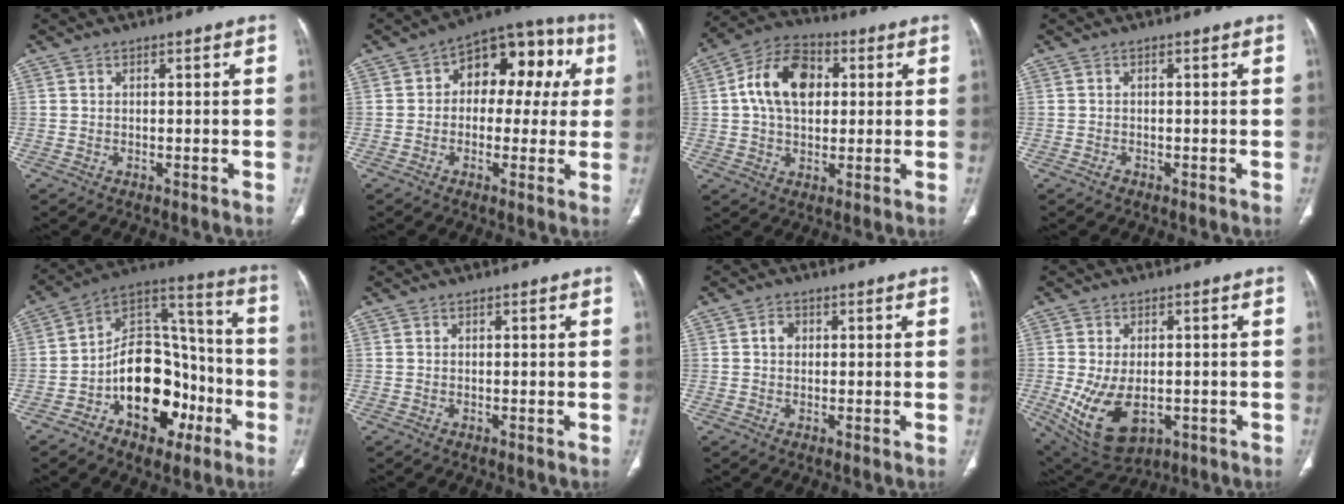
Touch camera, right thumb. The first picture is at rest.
{"total": 14.4, "force": [2.6, 9.3, 10.7], "torque": [-0.081, 0.043, 0.026]}
{"total": 13.2, "force": [2.4, 8.8, 9.6], "torque": [-0.151, 0.018, 0.032]}
{"total": 0.7, "force": [-0.5, 0.5, 0.3], "torque": [-0.005, 0.001, -0.009]}
{"total": 20.0, "force": [-7.0, 12.8, 13.6], "torque": [-0.157, 0.075, -0.106]}
{"total": 0.0}
{"total": 2.0, "force": [0.4, 1.6, 1.1], "torque": [-0.011, 0.005, 0.004]}
{"total": 12.7, "force": [-2.9, 7.6, 9.7], "torque": [-0.171, -0.003, -0.024]}